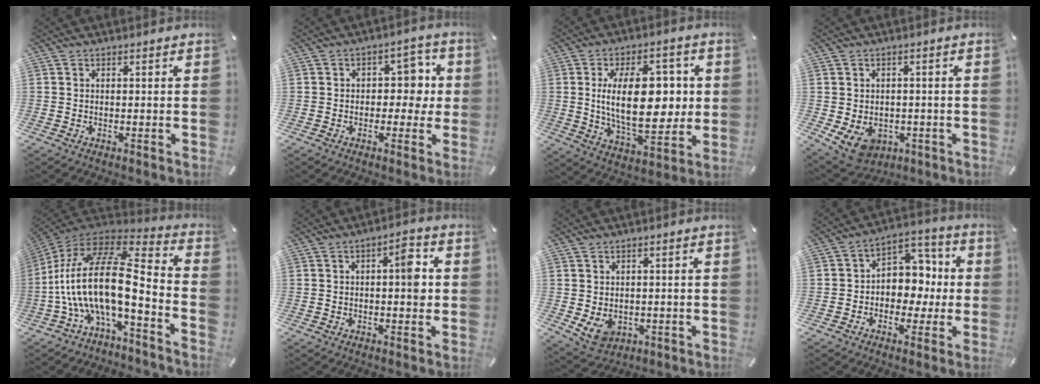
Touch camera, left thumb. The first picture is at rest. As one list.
[{"total": 7.3, "force": [0.2, 5.6, 4.7], "torque": [-0.049, 0.005, -0.006]}, {"total": 19.8, "force": [2.1, 10.6, 16.6], "torque": [-0.272, -0.006, 0.030]}, {"total": 7.2, "force": [-2.3, 5.7, 3.8], "torque": [-0.087, 0.007, -0.040]}, {"total": 20.6, "force": [-3.1, 8.5, 18.5], "torque": [-0.381, -0.006, -0.059]}, {"total": 6.5, "force": [0.3, 2.7, 5.9], "torque": [-0.061, -0.001, -0.006]}, {"total": 5.0, "force": [-0.4, 4.1, 2.8], "torque": [-0.052, -0.004, -0.008]}, {"total": 9.0, "force": [-1.6, 8.0, 3.8], "torque": [-0.042, 0.007, -0.027]}]